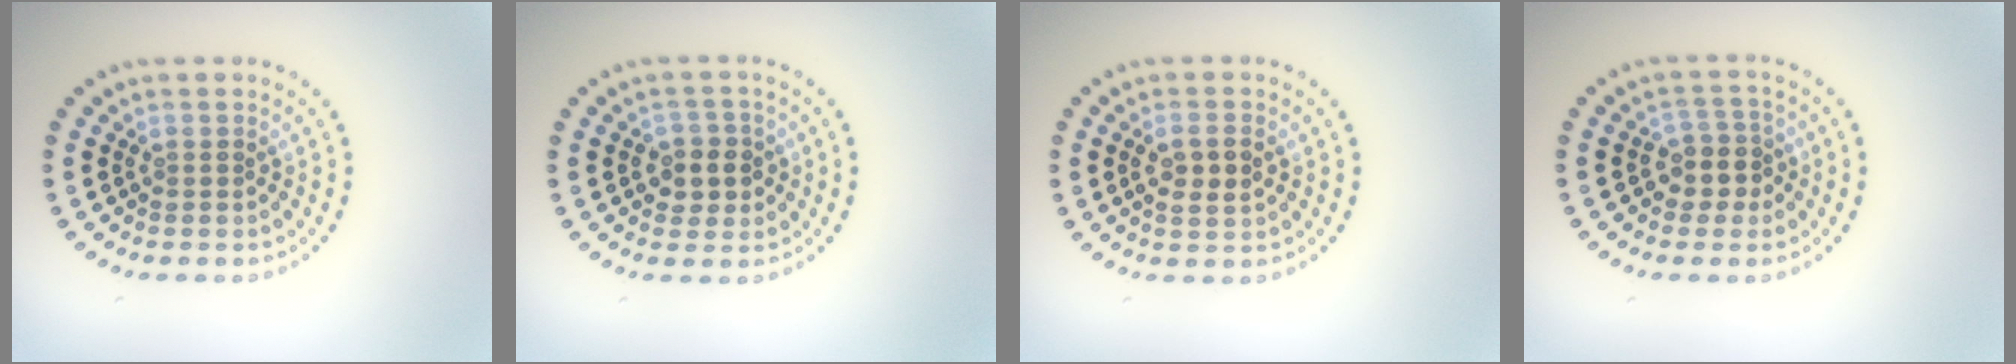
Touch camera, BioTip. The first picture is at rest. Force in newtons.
{"total": 2.8, "press": 2.7, "slide": 0.8}
{"total": 2.5, "press": 2.4, "slide": 0.3}
{"total": 2.7, "press": 2.3, "slide": 1.4}